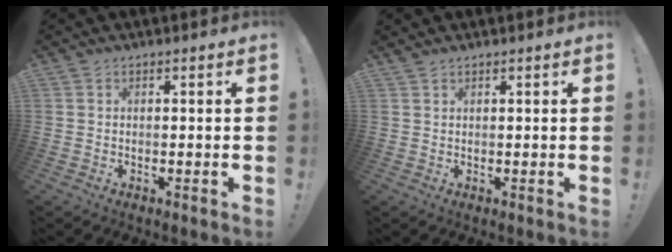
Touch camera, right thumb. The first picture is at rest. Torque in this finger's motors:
{"motor_torque": [-0.06, -0.36, -0.13, 0.33, -0.01]}